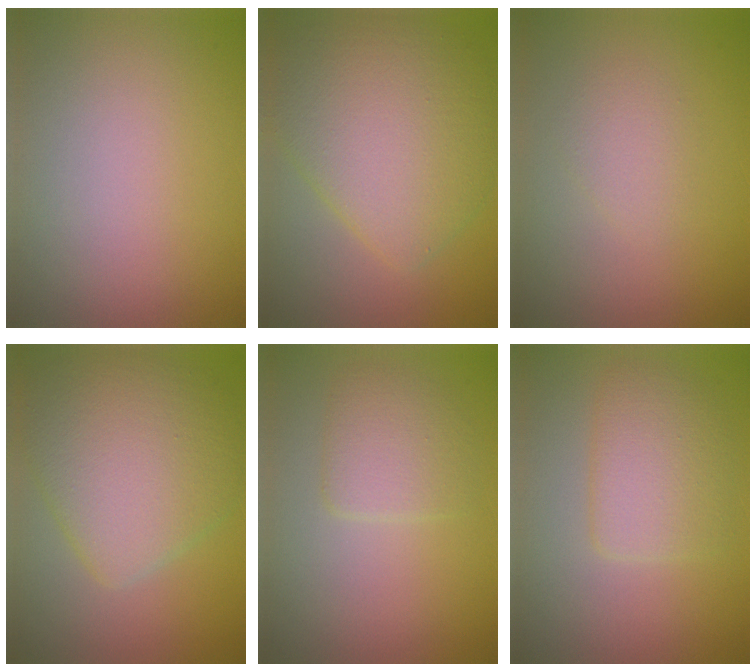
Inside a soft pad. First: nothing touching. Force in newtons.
{"total": 8.4, "press": 8.4, "slide": 0.1}
{"total": 1.5, "press": 1.5, "slide": 0.1}
{"total": 7.7, "press": 7.7, "slide": 0.3}
{"total": 2.5, "press": 2.5, "slide": 0.4}
{"total": 3.5, "press": 3.5, "slide": 0.1}